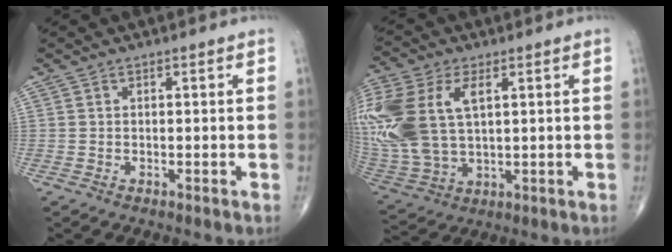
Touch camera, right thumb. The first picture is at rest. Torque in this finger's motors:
{"motor_torque": [0.74, 0.78, 1.55, 1.15, 0.59]}